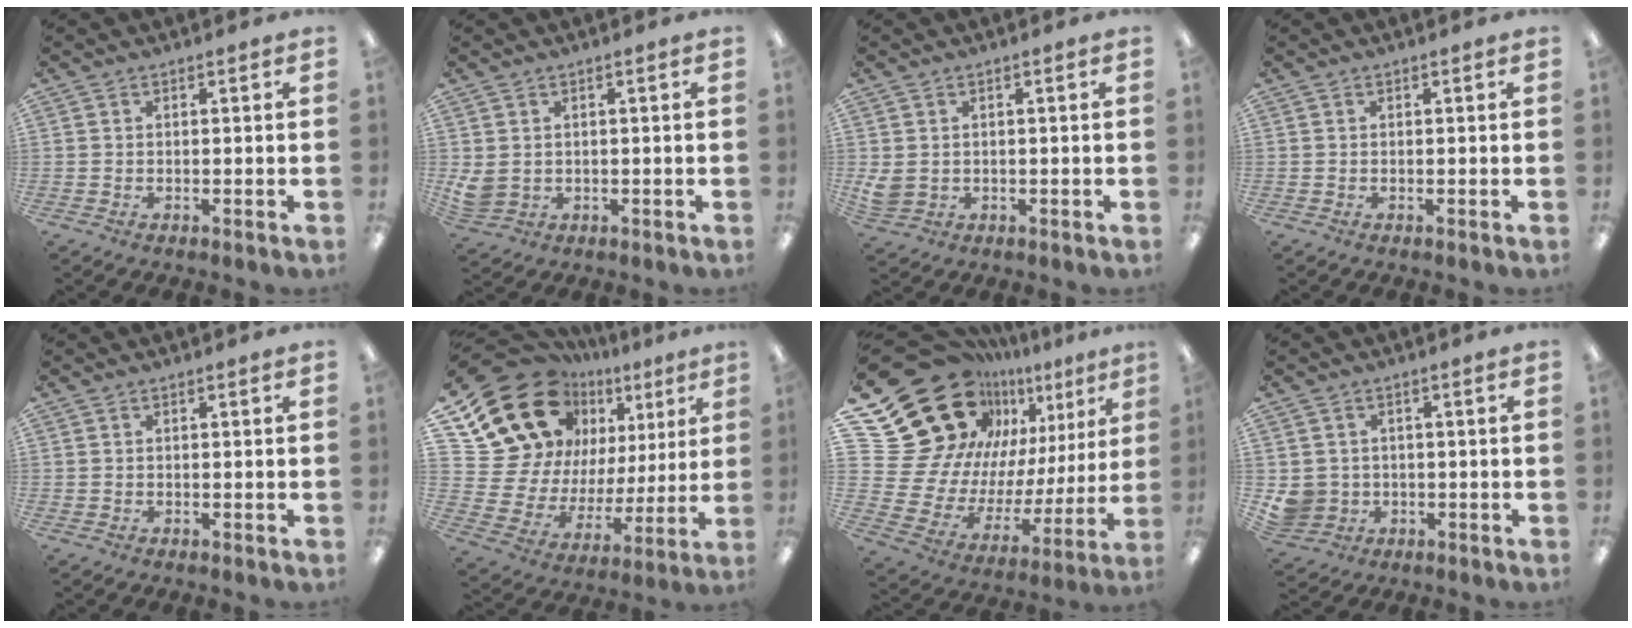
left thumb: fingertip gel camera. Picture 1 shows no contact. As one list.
[{"total": 3.7, "force": [0.8, 3.1, 1.9], "torque": [-0.044, -0.004, 0.019]}, {"total": 3.3, "force": [0.5, 2.8, 1.7], "torque": [-0.041, -0.002, 0.011]}, {"total": 0.0}, {"total": 0.0}, {"total": 23.0, "force": [12.2, 16.9, 9.7], "torque": [-0.190, -0.093, 0.251]}, {"total": 27.6, "force": [16.1, 19.0, 11.8], "torque": [-0.200, -0.142, 0.337]}, {"total": 5.0, "force": [-0.5, 4.9, 1.0], "torque": [-0.035, 0.002, -0.005]}]